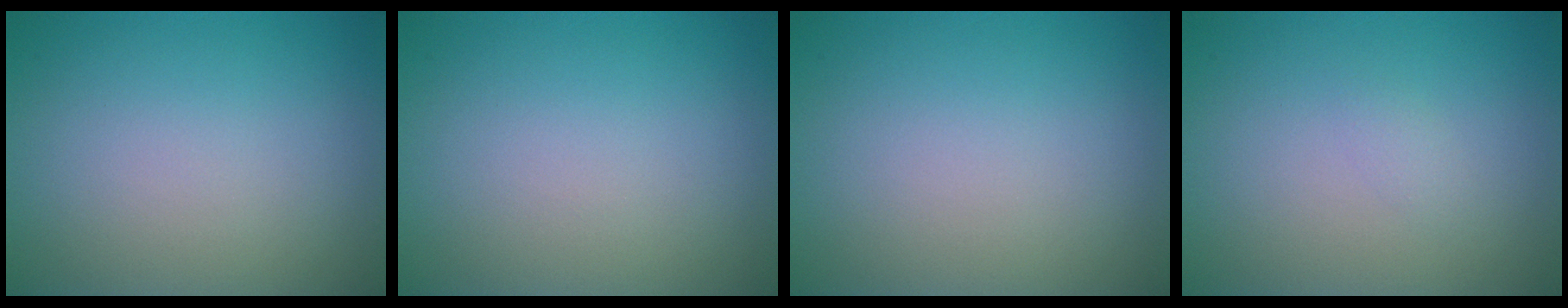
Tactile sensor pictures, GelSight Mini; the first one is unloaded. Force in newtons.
{"total": 0.0}
{"total": 0.0}
{"total": 0.7, "press": 0.7, "slide": 0.1}